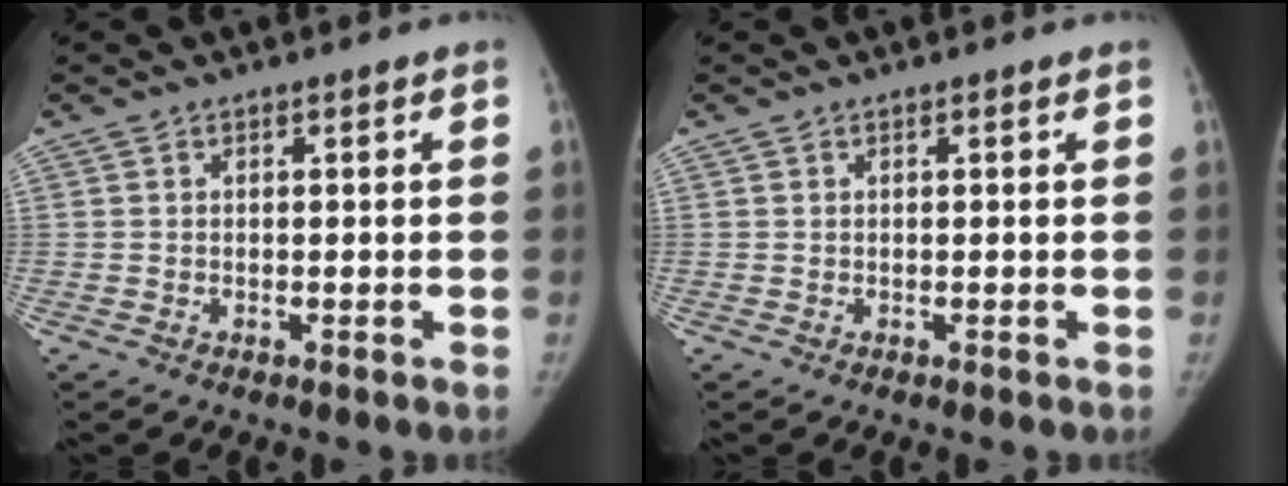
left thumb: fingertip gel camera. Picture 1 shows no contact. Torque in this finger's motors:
{"motor_torque": [0.01, 0.00, 0.20, -0.19, 0.01]}